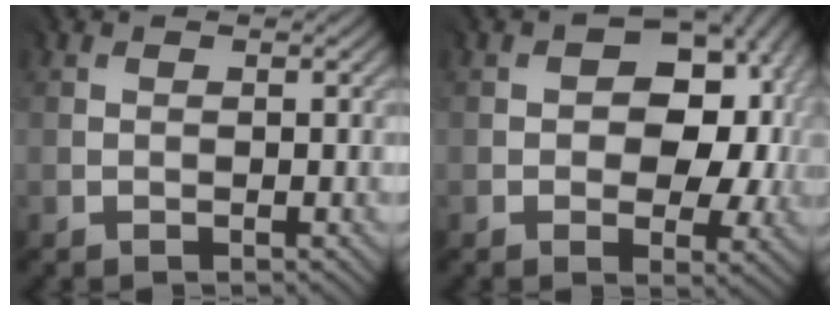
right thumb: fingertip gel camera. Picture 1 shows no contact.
{"total": 11.1, "force": [1.3, 7.2, 8.3], "torque": [-0.111, -0.005, 0.029]}